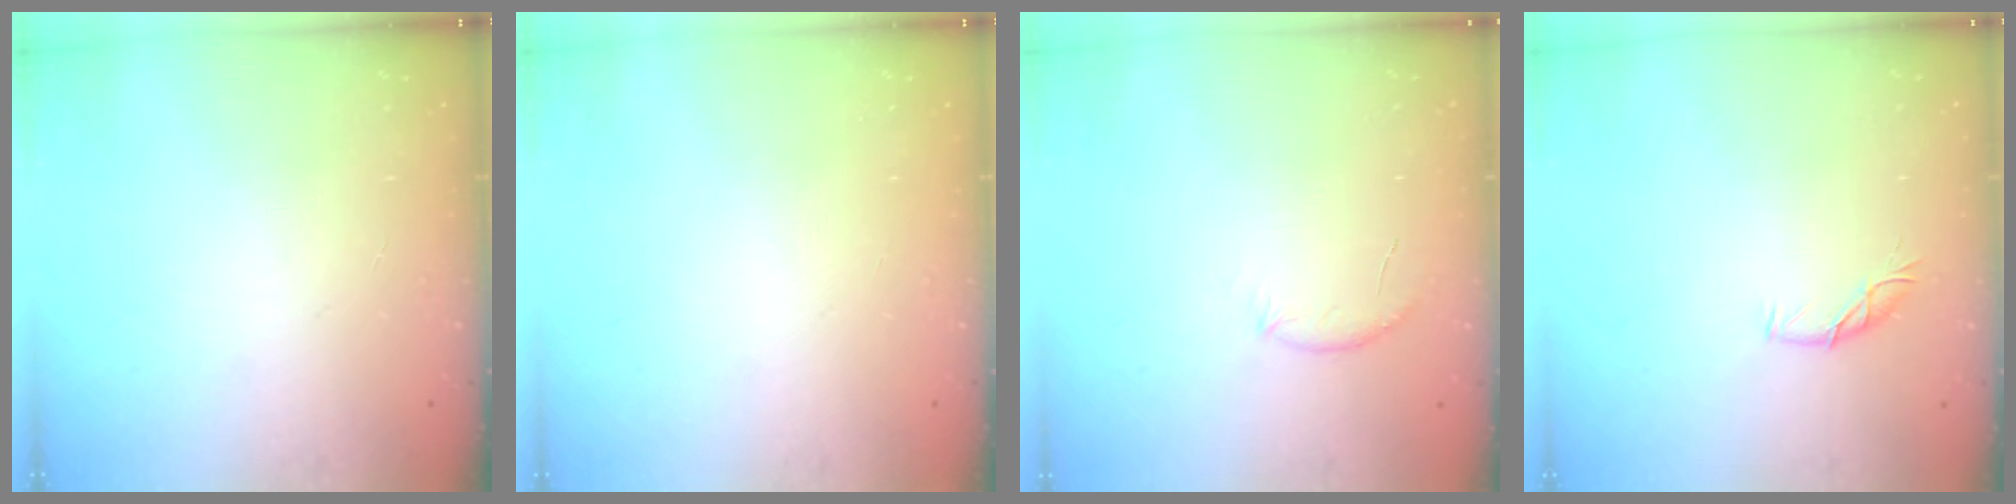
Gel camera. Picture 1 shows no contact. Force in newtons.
{"total": 0.0}
{"total": 6.9, "press": 6.7, "slide": 1.8}
{"total": 6.1, "press": 6.1, "slide": 0.6}